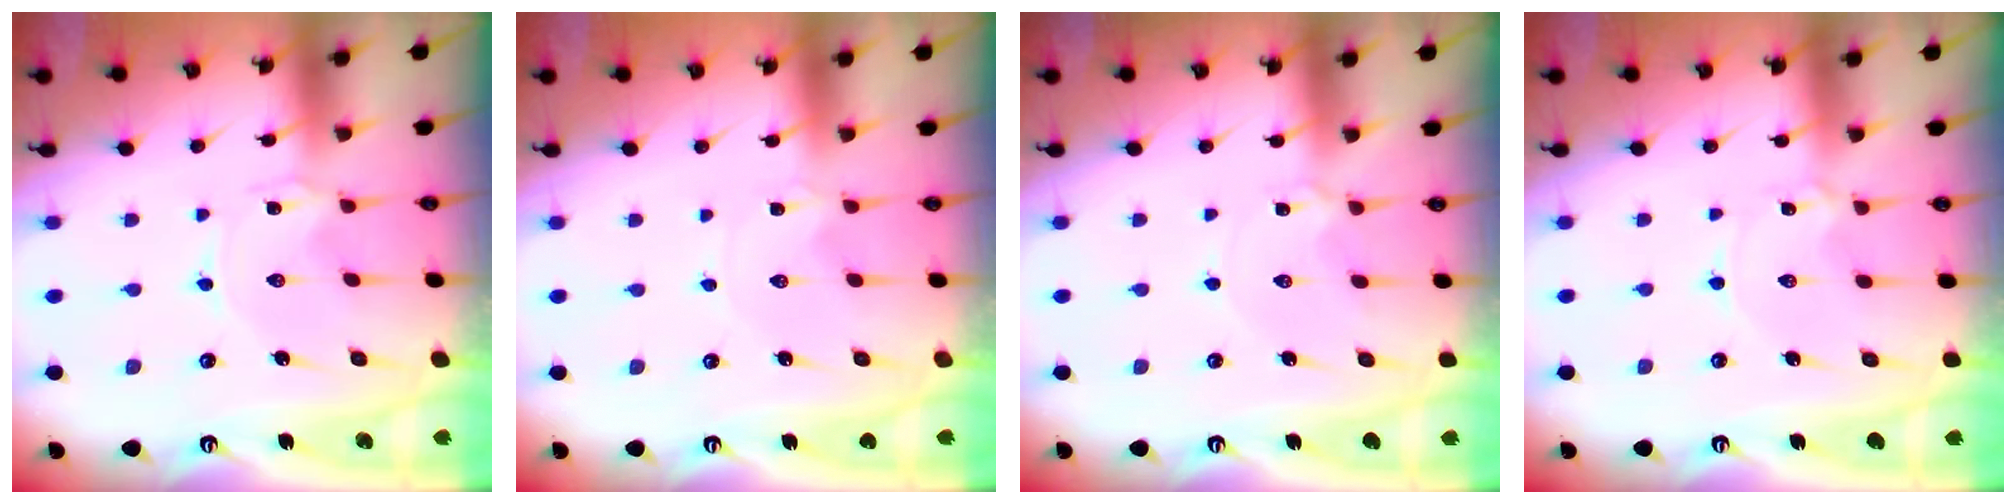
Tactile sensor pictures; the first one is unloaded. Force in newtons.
{"total": 0.0}
{"total": 1.7, "press": 1.7, "slide": 0.2}
{"total": 1.1, "press": 1.1, "slide": 0.2}